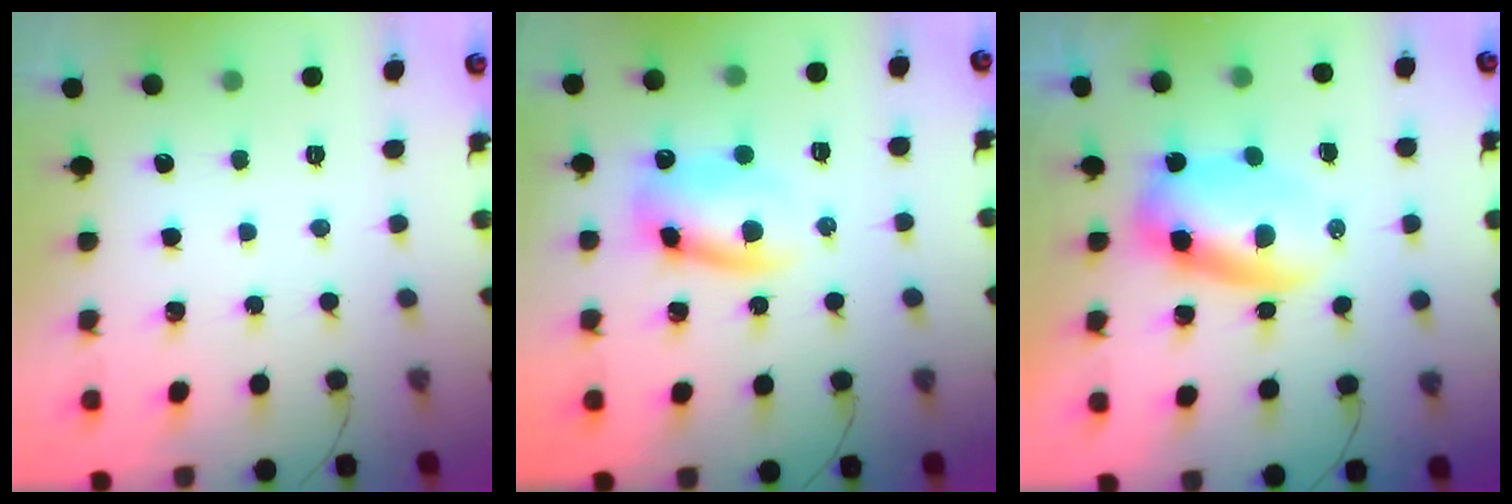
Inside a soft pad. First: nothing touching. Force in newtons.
{"total": 11.2, "press": 11.1, "slide": 1.4}
{"total": 7.4, "press": 7.2, "slide": 1.6}